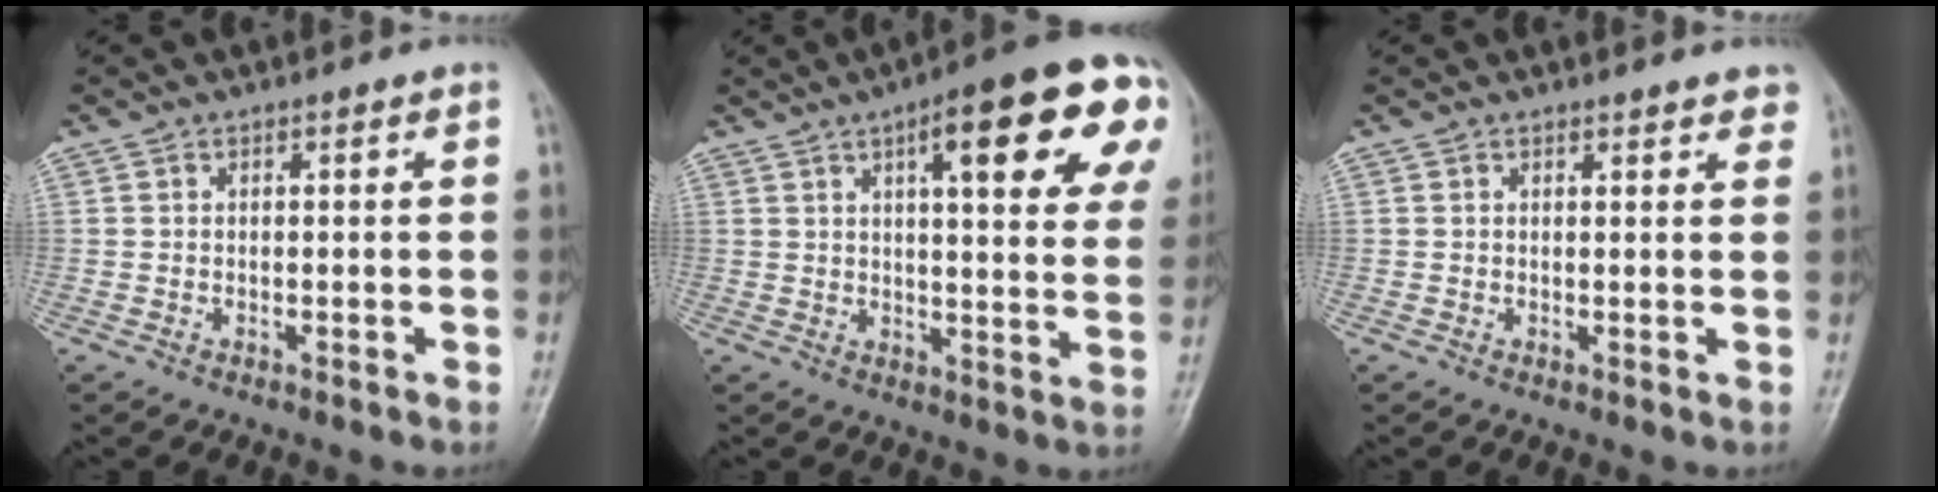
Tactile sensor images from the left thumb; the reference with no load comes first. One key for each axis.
{"total": 20.9, "fx": 8.8, "fy": 5.5, "fz": 18.1, "tx": -0.214, "ty": -0.006, "tz": 0.109}
{"total": 2.8, "fx": 2.4, "fy": 1.0, "fz": 1.0, "tx": 0.006, "ty": -0.007, "tz": 0.019}